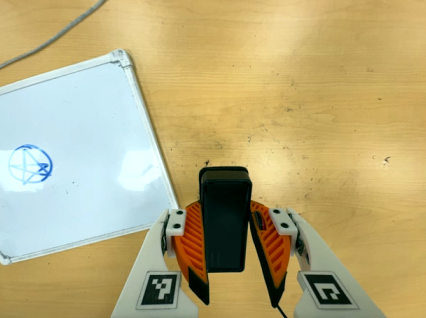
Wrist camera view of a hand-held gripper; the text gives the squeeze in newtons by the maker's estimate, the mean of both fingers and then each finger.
{"total": 5.3, "left": 4.4, "right": 6.2}